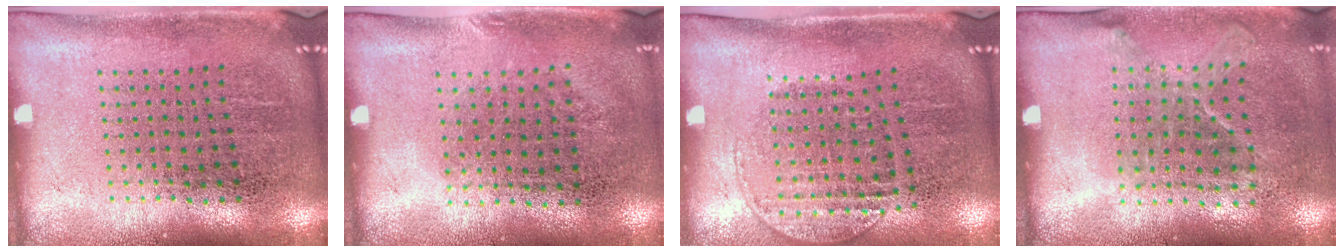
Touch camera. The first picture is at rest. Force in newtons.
{"total": 0.8, "press": 0.6, "slide": 0.5}
{"total": 1.3, "press": 1.1, "slide": 0.7}
{"total": 1.3, "press": 1.0, "slide": 0.8}